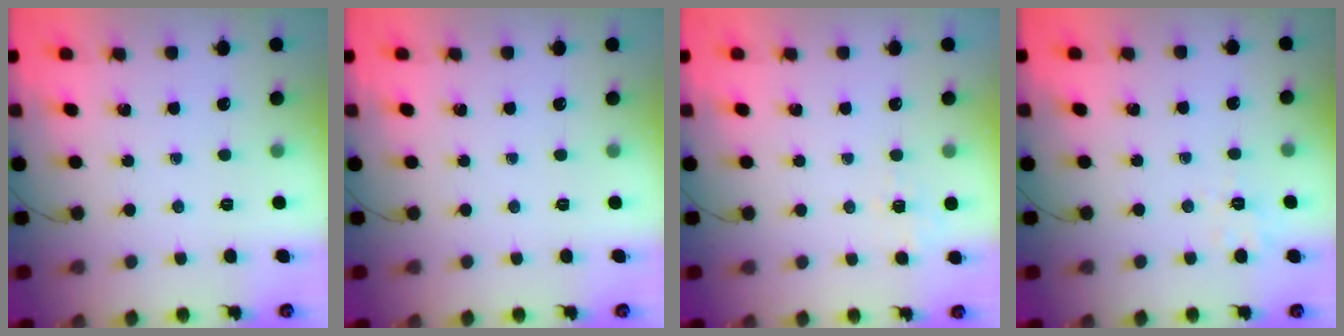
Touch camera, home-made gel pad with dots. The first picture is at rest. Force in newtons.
{"total": 0.0}
{"total": 1.9, "press": 0.8, "slide": 1.7}
{"total": 5.0, "press": 4.5, "slide": 2.2}